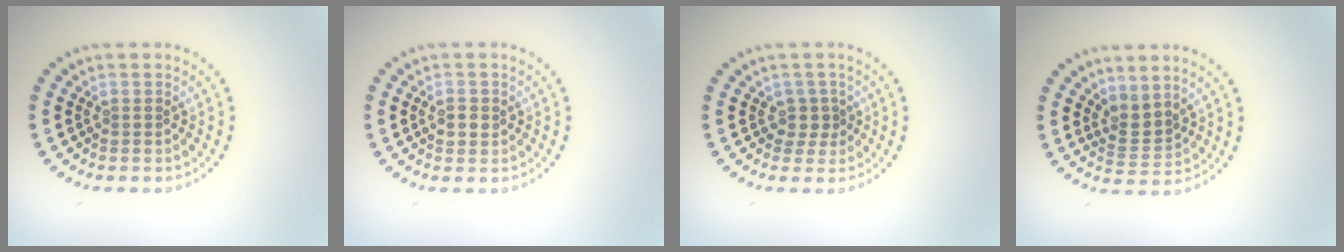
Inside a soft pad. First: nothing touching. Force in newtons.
{"total": 1.5, "press": 1.4, "slide": 0.2}
{"total": 1.6, "press": 1.2, "slide": 1.1}
{"total": 2.2, "press": 1.5, "slide": 1.6}